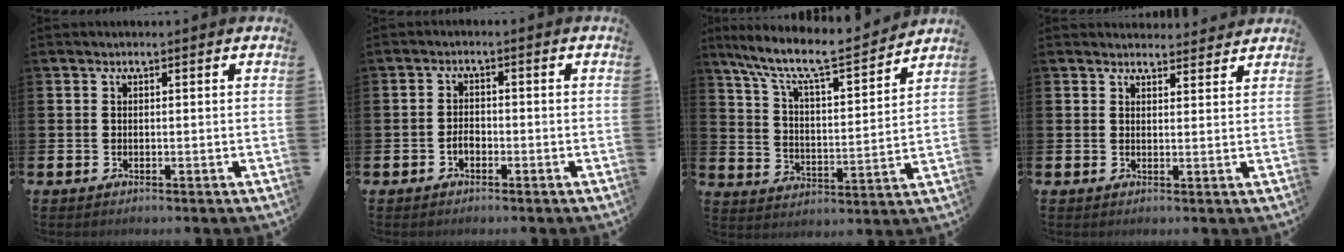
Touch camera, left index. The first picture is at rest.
{"total": 1.7, "force": [-0.8, 1.1, 1.0], "torque": [-0.017, 0.003, -0.018]}
{"total": 9.2, "force": [8.2, 1.4, 4.1], "torque": [-0.105, -0.059, 0.134]}
{"total": 2.7, "force": [2.6, 0.7, -0.1], "torque": [0.009, -0.017, 0.045]}